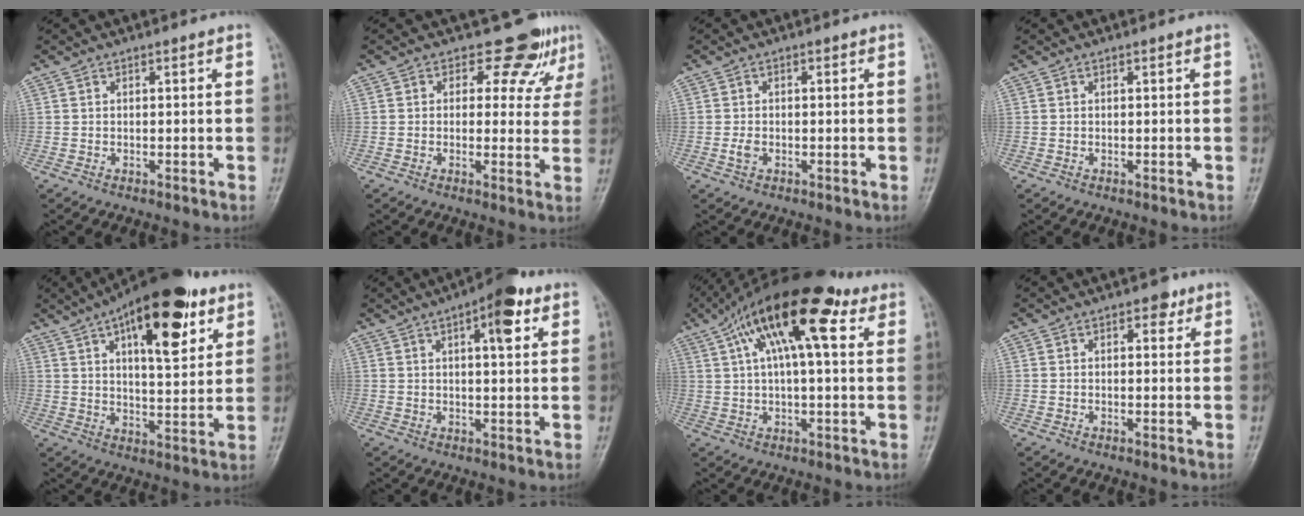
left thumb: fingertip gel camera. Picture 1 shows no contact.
{"total": 6.5, "force": [4.5, 4.1, 2.3], "torque": [0.005, -0.027, 0.047]}
{"total": 1.9, "force": [-0.5, 1.2, 1.3], "torque": [-0.025, 0.001, -0.012]}
{"total": 0.0}
{"total": 20.1, "force": [10.0, 7.9, 15.6], "torque": [-0.207, -0.027, 0.151]}
{"total": 8.7, "force": [4.0, 3.0, 7.1], "torque": [-0.085, -0.006, 0.051]}
{"total": 18.2, "force": [7.7, 6.4, 15.2], "torque": [-0.244, 0.022, 0.122]}
{"total": 2.8, "force": [1.5, 1.6, 1.7], "torque": [-0.009, -0.003, 0.017]}